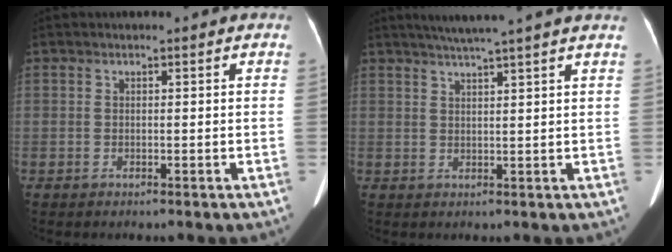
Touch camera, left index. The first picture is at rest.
{"total": 8.5, "force": [6.9, -1.2, 4.7], "torque": [-0.071, 0.024, 0.087]}